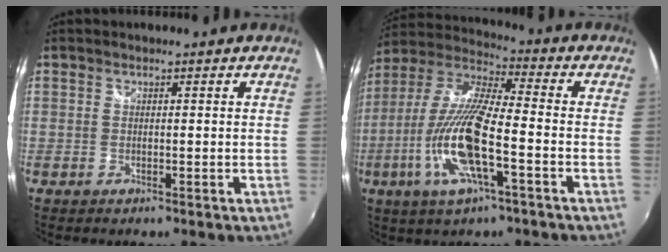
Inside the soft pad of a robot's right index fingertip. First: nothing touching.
{"total": 16.8, "force": [-5.7, 3.4, 15.4], "torque": [-0.318, -0.018, -0.115]}